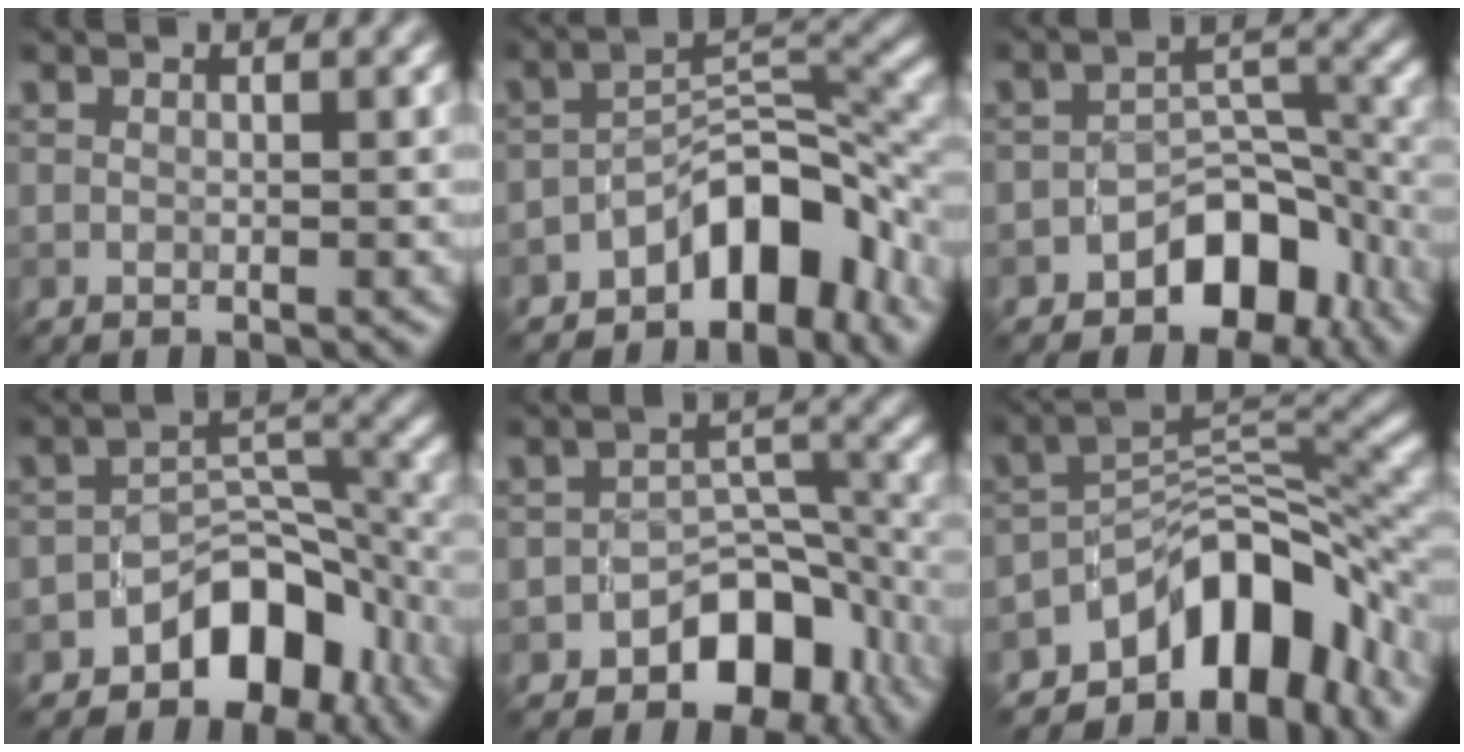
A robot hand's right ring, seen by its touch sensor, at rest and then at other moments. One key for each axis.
{"total": 8.0, "fx": -4.9, "fy": 3.8, "fz": 5.0, "tx": -0.047, "ty": 0.011, "tz": -0.084}
{"total": 6.3, "fx": -3.9, "fy": 3.7, "fz": 3.3, "tx": -0.025, "ty": 0.004, "tz": -0.064}
{"total": 7.6, "fx": -4.6, "fy": 4.5, "fz": 3.9, "tx": -0.032, "ty": -0.002, "tz": -0.077}
{"total": 7.1, "fx": -4.4, "fy": 4.2, "fz": 3.6, "tx": -0.026, "ty": -0.003, "tz": -0.071}
{"total": 10.4, "fx": -6.3, "fy": 5.0, "fz": 6.5, "tx": -0.070, "ty": 0.004, "tz": -0.110}